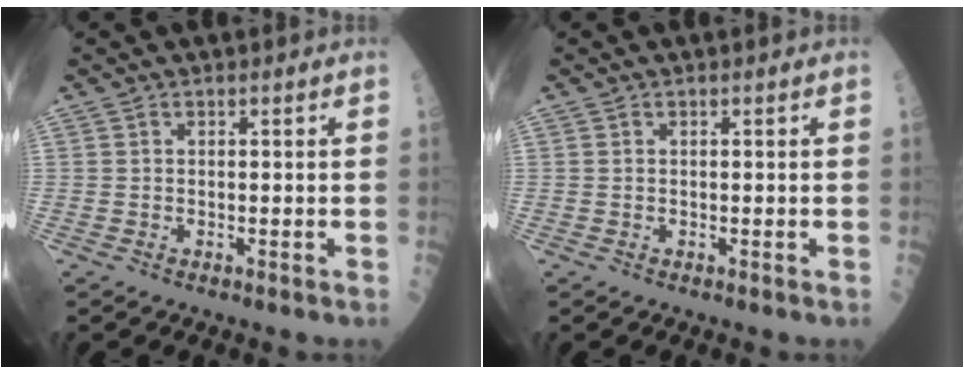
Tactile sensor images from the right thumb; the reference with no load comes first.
{"total": 0.0}